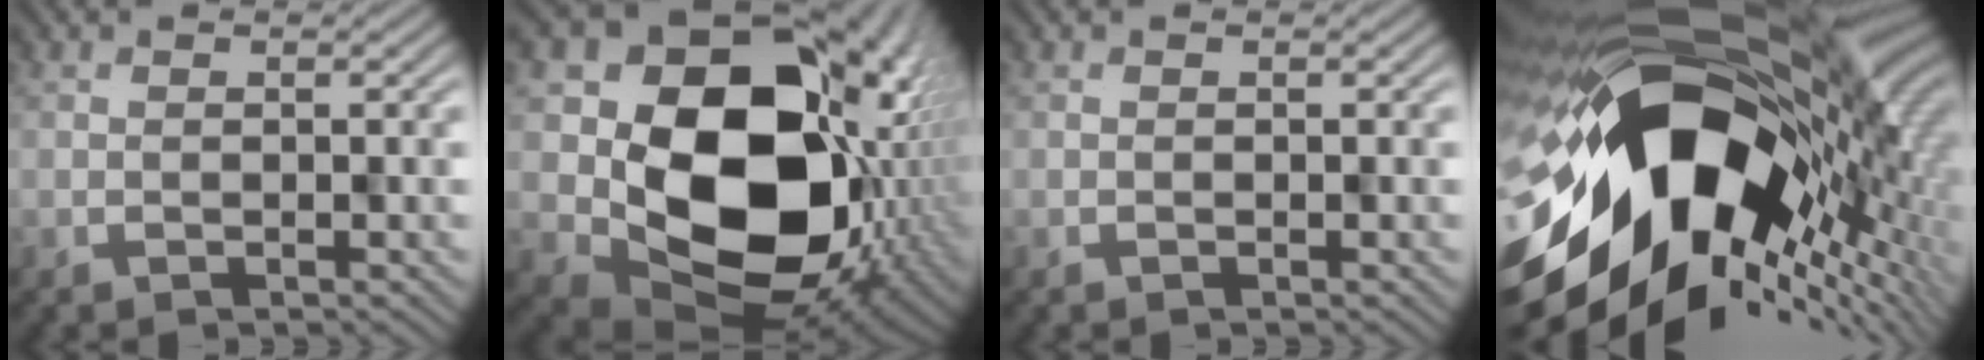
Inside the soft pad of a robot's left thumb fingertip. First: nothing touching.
{"total": 19.6, "force": [1.6, 15.5, 11.8], "torque": [-0.209, -0.076, 0.076]}
{"total": 0.0}
{"total": 20.0, "force": [-3.6, 12.8, 14.9], "torque": [-0.292, -0.040, -0.056]}